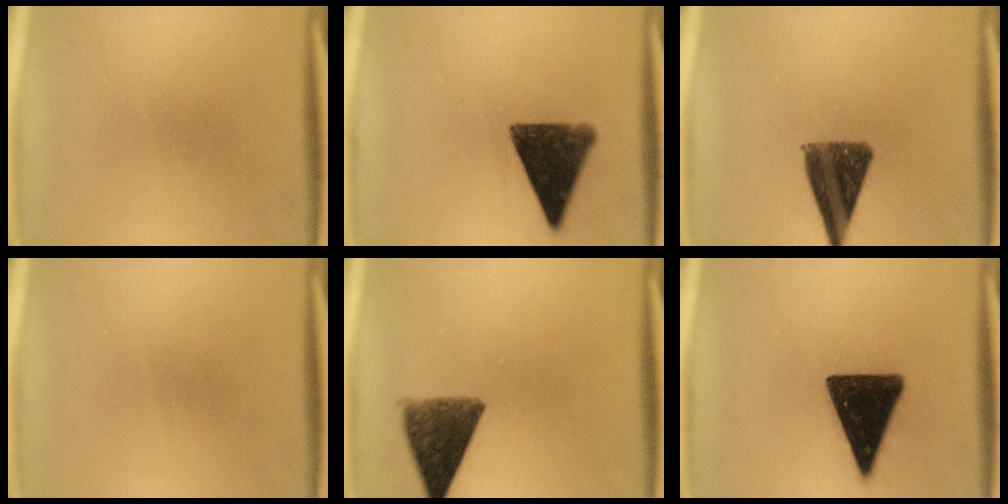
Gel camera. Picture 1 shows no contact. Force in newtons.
{"total": 12.8}
{"total": 11.2}
{"total": 0.0}
{"total": 9.3}
{"total": 16.1}